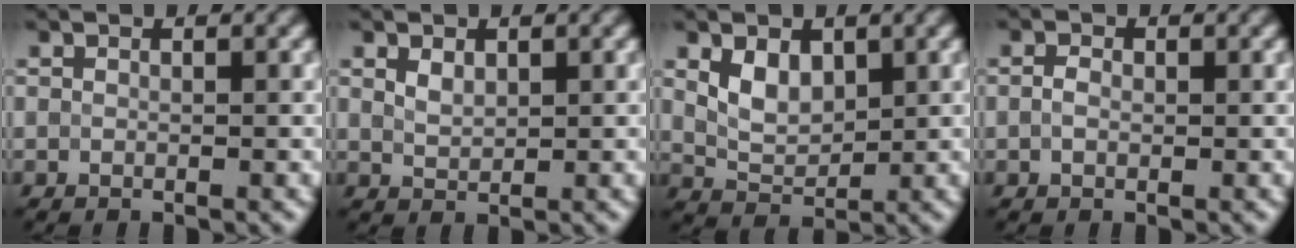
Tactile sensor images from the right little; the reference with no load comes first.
{"total": 1.6, "force": [0.9, 0.9, 1.0], "torque": [-0.024, 0.002, 0.019]}
{"total": 3.2, "force": [1.3, 2.0, 2.1], "torque": [-0.046, 0.000, 0.028]}
{"total": 1.2, "force": [0.0, 0.8, 0.9], "torque": [-0.021, 0.005, -0.005]}